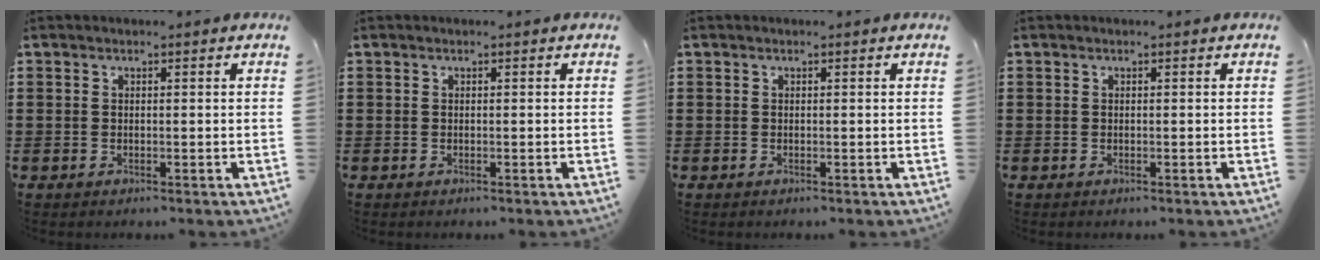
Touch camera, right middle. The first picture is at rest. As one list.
[{"total": 0.0}, {"total": 0.0}, {"total": 0.0}]